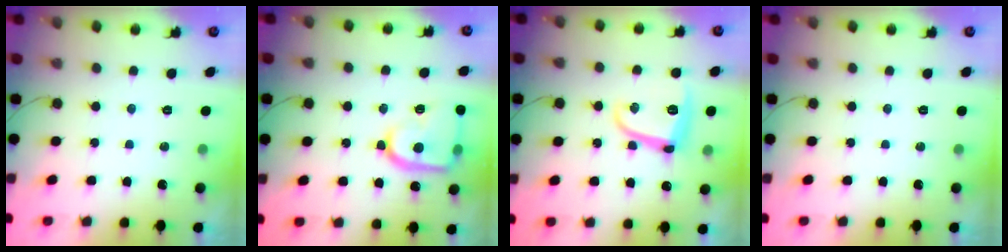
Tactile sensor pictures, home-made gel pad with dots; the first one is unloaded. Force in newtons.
{"total": 17.0, "press": 16.9, "slide": 1.6}
{"total": 10.6, "press": 10.5, "slide": 0.9}
{"total": 0.0}